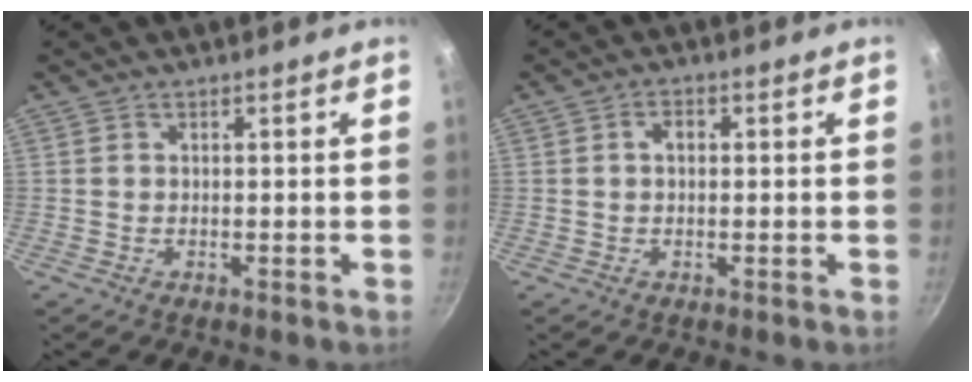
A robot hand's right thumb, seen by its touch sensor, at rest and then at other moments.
{"total": 2.0, "force": [0.2, 1.4, 1.4], "torque": [-0.015, 0.009, 0.000]}